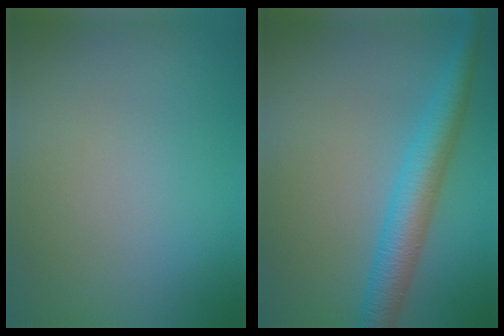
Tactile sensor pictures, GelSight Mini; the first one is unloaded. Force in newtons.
{"total": 4.8, "press": 4.8, "slide": 0.1}